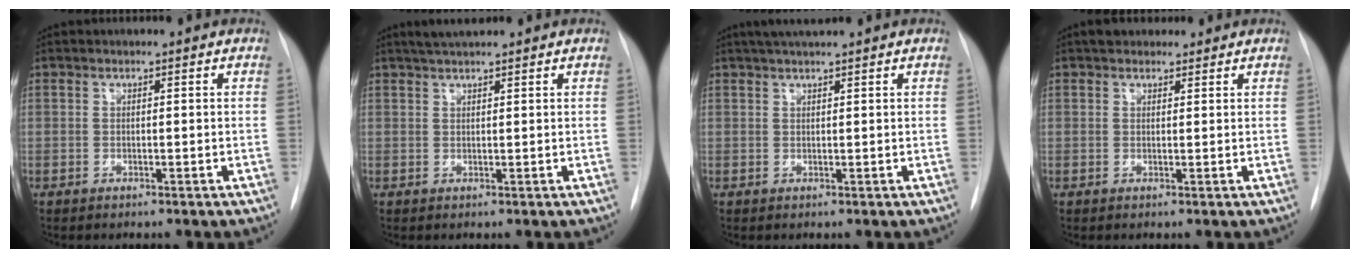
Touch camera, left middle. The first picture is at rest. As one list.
[{"total": 3.2, "force": [2.8, 0.1, 1.5], "torque": [-0.027, 0.017, 0.048]}, {"total": 3.6, "force": [3.0, -0.3, 1.9], "torque": [-0.029, 0.020, 0.052]}, {"total": 4.7, "force": [4.0, 1.9, 1.7], "torque": [-0.020, 0.027, 0.063]}]